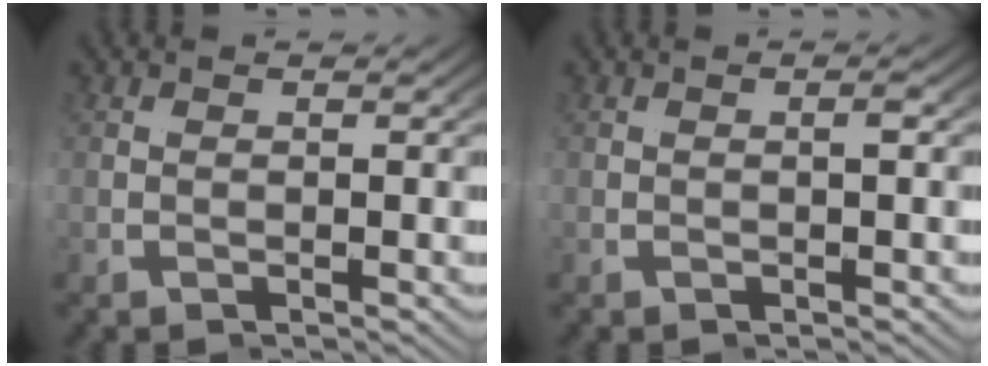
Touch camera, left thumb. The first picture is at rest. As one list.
[{"total": 0.9, "force": [-0.3, 0.2, 0.8], "torque": [-0.016, 0.000, -0.006]}]